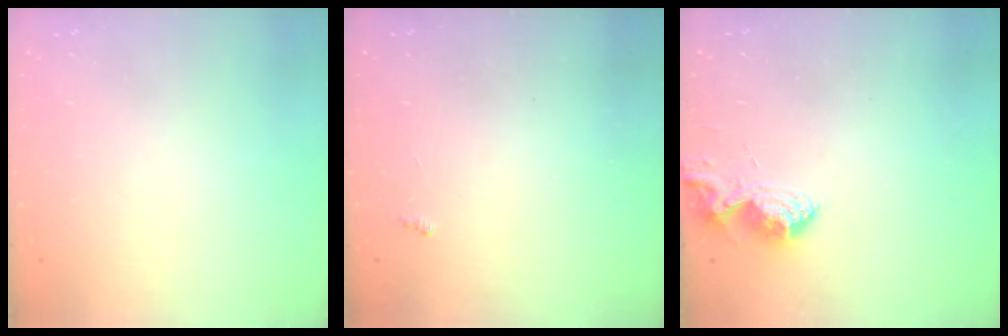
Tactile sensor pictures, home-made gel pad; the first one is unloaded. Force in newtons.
{"total": 2.9, "press": 2.8, "slide": 0.5}
{"total": 10.2, "press": 10.1, "slide": 0.9}